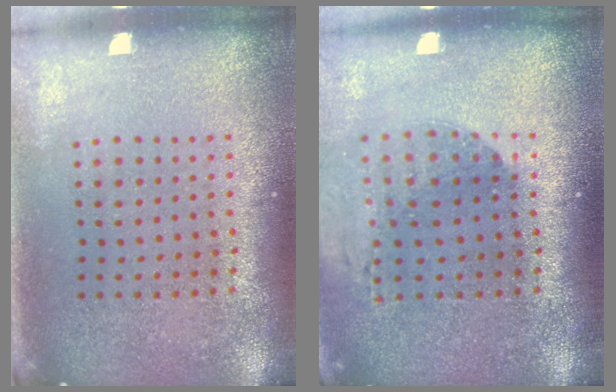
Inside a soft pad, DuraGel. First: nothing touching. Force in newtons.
{"total": 1.3, "press": 1.3, "slide": 0.4}